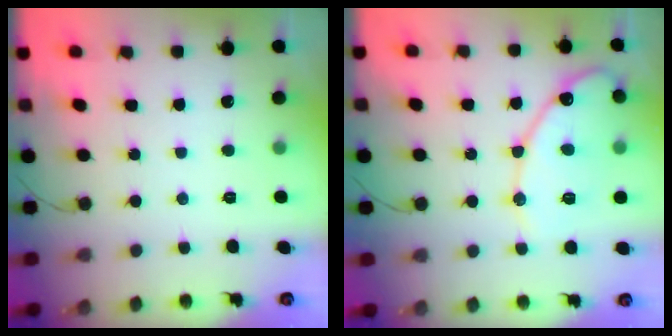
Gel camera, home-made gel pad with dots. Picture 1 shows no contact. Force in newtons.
{"total": 13.7, "press": 13.6, "slide": 1.3}